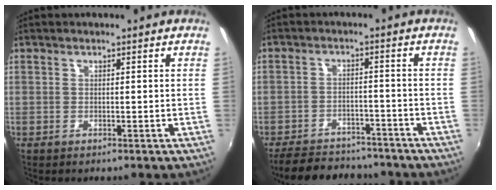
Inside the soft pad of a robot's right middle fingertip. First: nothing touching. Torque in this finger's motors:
{"motor_torque": [0.55, -1.01, -0.09, -0.04]}